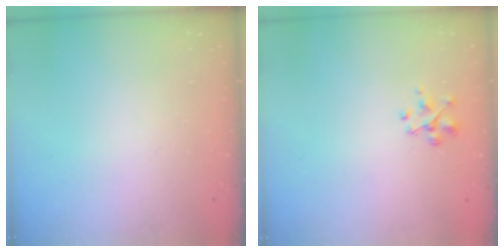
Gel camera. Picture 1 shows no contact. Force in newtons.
{"total": 2.6, "press": 2.6, "slide": 0.5}